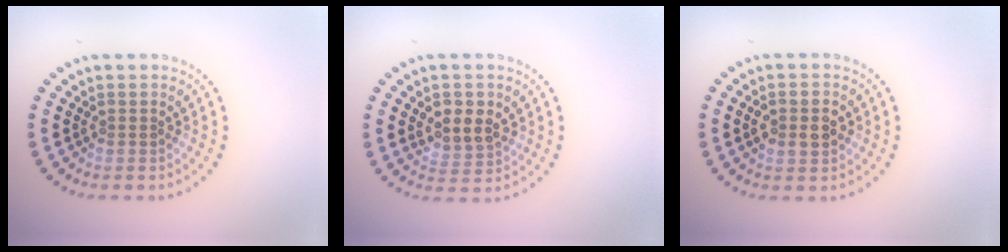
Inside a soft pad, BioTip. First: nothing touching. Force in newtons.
{"total": 3.2, "press": 3.0, "slide": 1.1}
{"total": 2.3, "press": 2.3, "slide": 0.0}